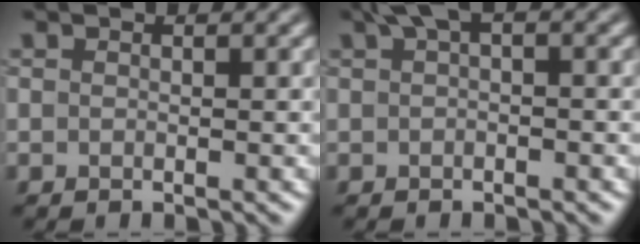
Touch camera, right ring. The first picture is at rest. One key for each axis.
{"total": 2.0, "fx": 0.9, "fy": 0.8, "fz": 1.6, "tx": -0.024, "ty": 0.013, "tz": 0.011}